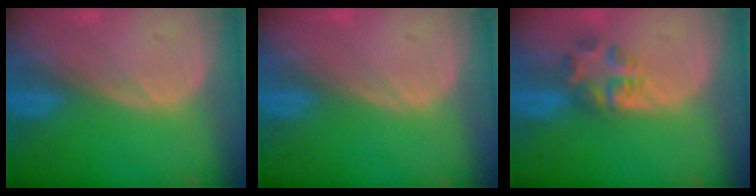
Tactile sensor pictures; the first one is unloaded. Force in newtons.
{"total": 0.0}
{"total": 4.0, "press": 4.0, "slide": 0.8}